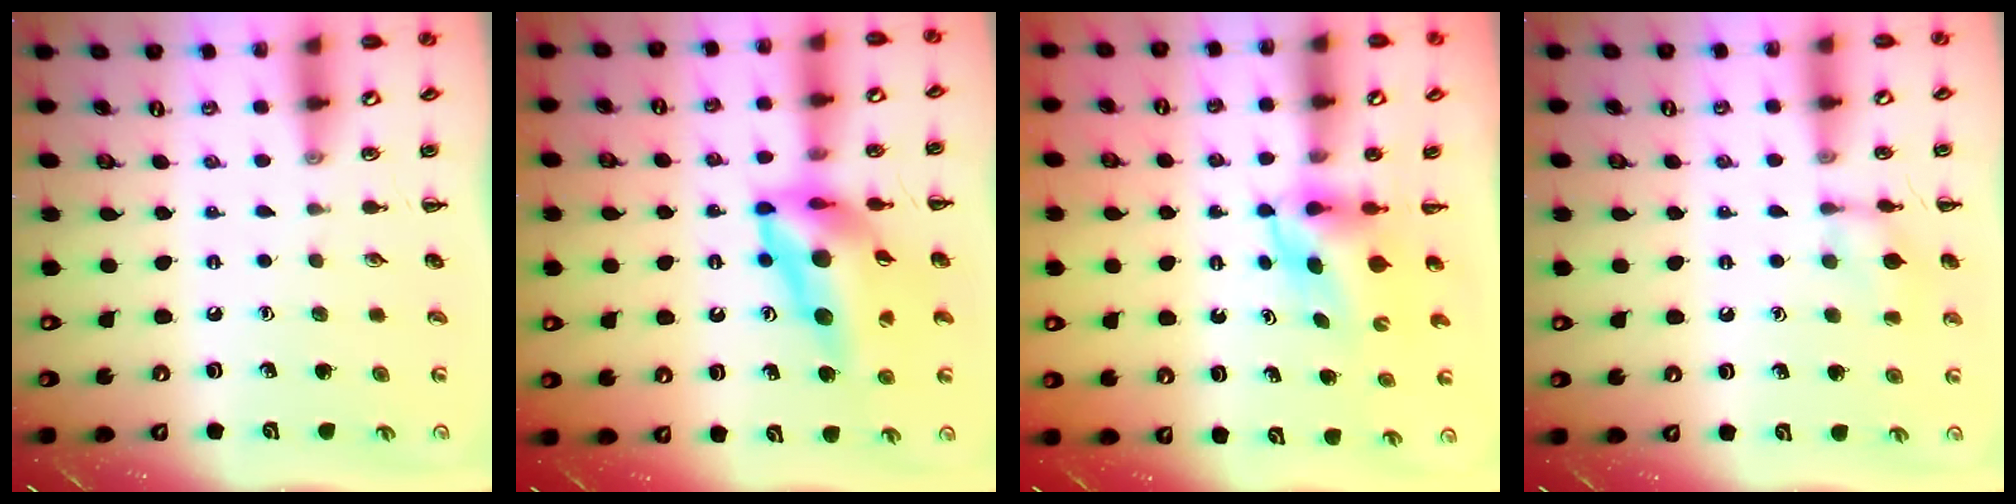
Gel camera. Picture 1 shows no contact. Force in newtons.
{"total": 15.8, "press": 15.0, "slide": 4.9}
{"total": 5.8, "press": 5.7, "slide": 1.0}
{"total": 8.8, "press": 8.7, "slide": 1.2}